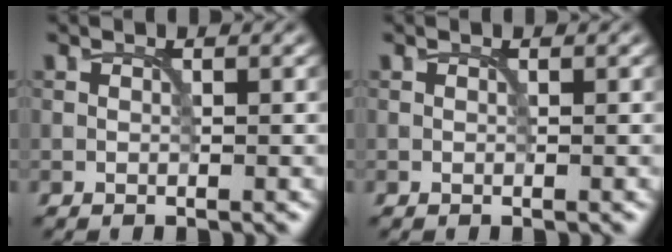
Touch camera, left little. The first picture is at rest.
{"total": 0.0}